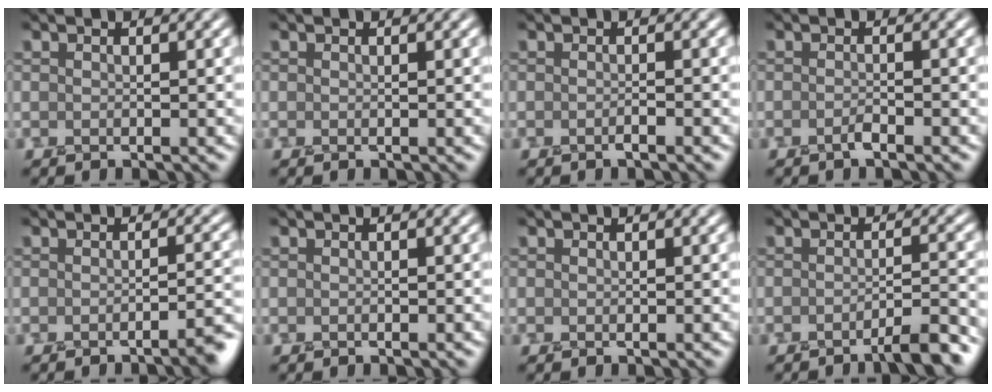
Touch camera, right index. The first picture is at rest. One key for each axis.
{"total": 0.0}
{"total": 0.7, "fx": -0.3, "fy": 0.2, "fz": 0.6, "tx": -0.003, "ty": 0.002, "tz": -0.009}
{"total": 0.8, "fx": -0.6, "fy": 0.2, "fz": 0.5, "tx": -0.006, "ty": 0.007, "tz": -0.016}
{"total": 2.9, "fx": -1.7, "fy": 0.6, "fz": 2.2, "tx": -0.019, "ty": 0.002, "tz": -0.038}
{"total": 0.0}
{"total": 0.0}
{"total": 3.6, "fx": -2.4, "fy": 0.6, "fz": 2.6, "tx": -0.027, "ty": 0.009, "tz": -0.053}